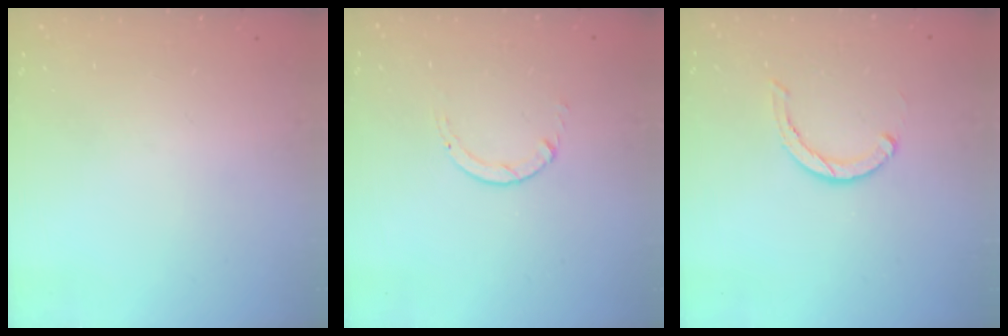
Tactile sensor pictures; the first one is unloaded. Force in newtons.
{"total": 0.6, "press": 0.5, "slide": 0.1}
{"total": 3.5, "press": 3.4, "slide": 0.5}